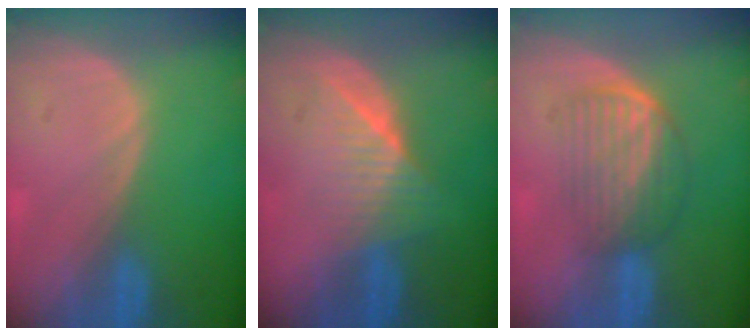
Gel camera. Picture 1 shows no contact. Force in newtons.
{"total": 6.4, "press": 6.1, "slide": 2.2}
{"total": 7.1, "press": 6.0, "slide": 3.8}